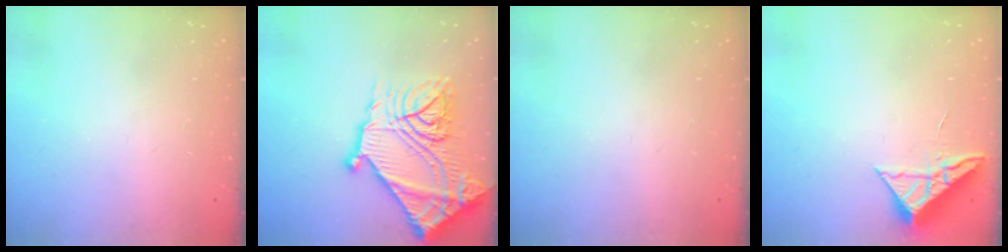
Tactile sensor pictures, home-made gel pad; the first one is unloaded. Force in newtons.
{"total": 28.8, "press": 28.7, "slide": 2.7}
{"total": 0.0}
{"total": 6.9, "press": 6.9, "slide": 0.3}